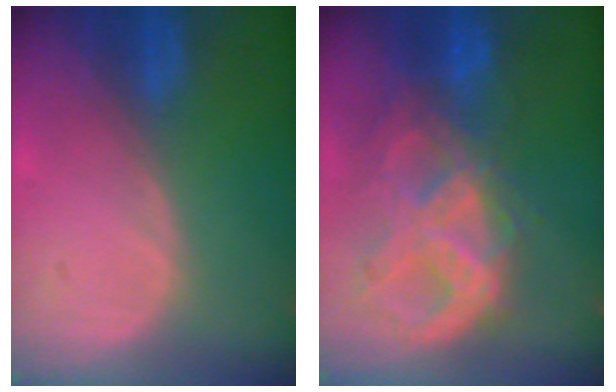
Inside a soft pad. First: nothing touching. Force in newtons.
{"total": 10.9, "press": 9.2, "slide": 5.7}